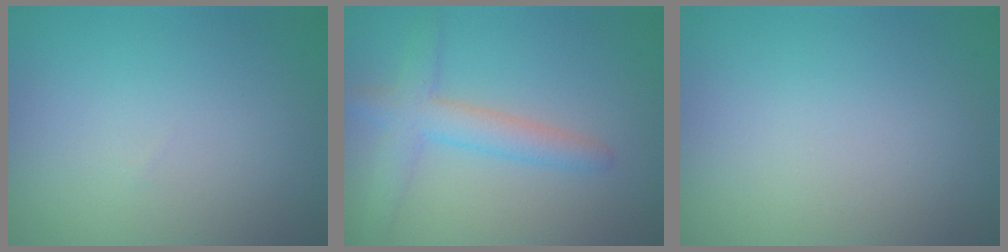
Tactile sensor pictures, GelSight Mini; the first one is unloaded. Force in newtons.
{"total": 3.7, "press": 3.7, "slide": 0.3}
{"total": 0.0}